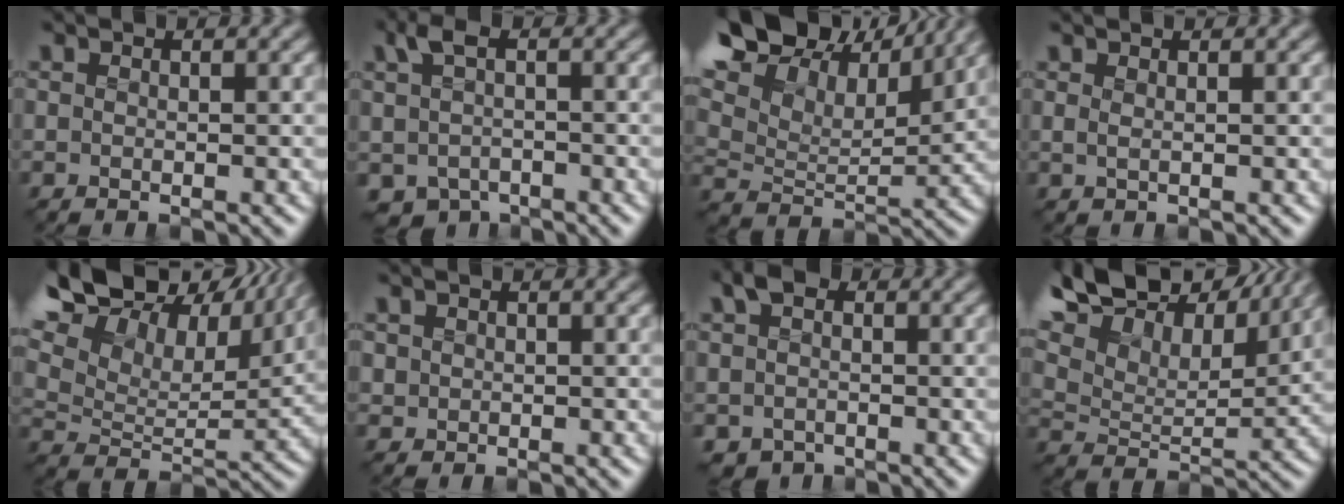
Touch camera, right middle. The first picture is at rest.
{"total": 4.0, "force": [-0.8, 3.0, 2.5], "torque": [-0.061, -0.013, -0.015]}
{"total": 15.1, "force": [10.5, 7.5, 7.9], "torque": [-0.194, 0.053, 0.154]}
{"total": 0.6, "force": [0.4, 0.0, 0.5], "torque": [-0.016, -0.002, 0.009]}
{"total": 17.7, "force": [11.0, 9.8, 9.7], "torque": [-0.216, 0.058, 0.168]}
{"total": 0.8, "force": [0.1, 0.8, 0.2], "torque": [-0.002, -0.005, 0.005]}
{"total": 3.4, "force": [0.0, 2.8, 1.9], "torque": [-0.039, -0.001, -0.004]}
{"total": 15.0, "force": [11.1, 6.4, 7.7], "torque": [-0.193, 0.051, 0.156]}